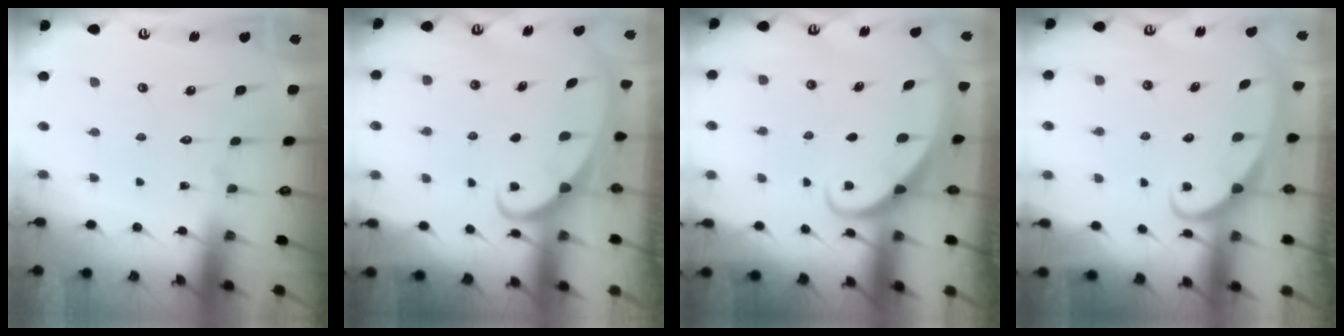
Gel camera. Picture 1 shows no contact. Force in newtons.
{"total": 2.1, "press": 2.0, "slide": 0.3}
{"total": 2.2, "press": 2.2, "slide": 0.2}
{"total": 2.6, "press": 2.6, "slide": 0.3}